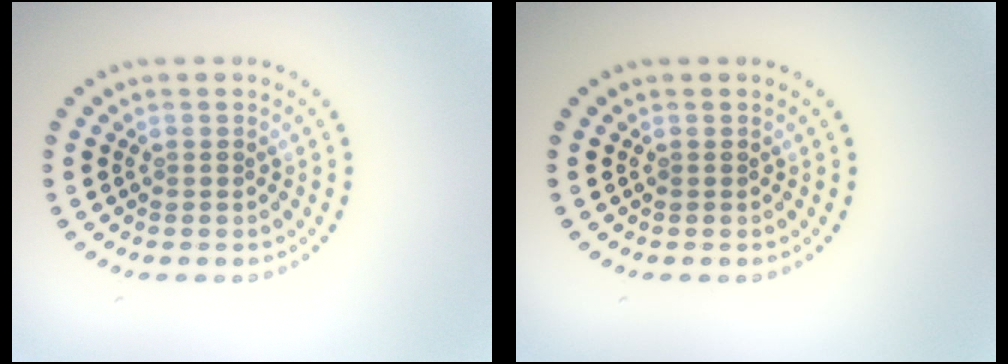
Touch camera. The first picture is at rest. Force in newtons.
{"total": 0.0}